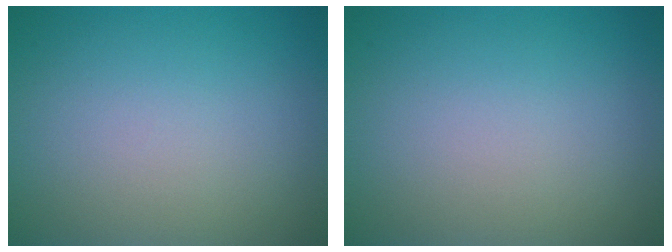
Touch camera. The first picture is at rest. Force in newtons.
{"total": 0.0}